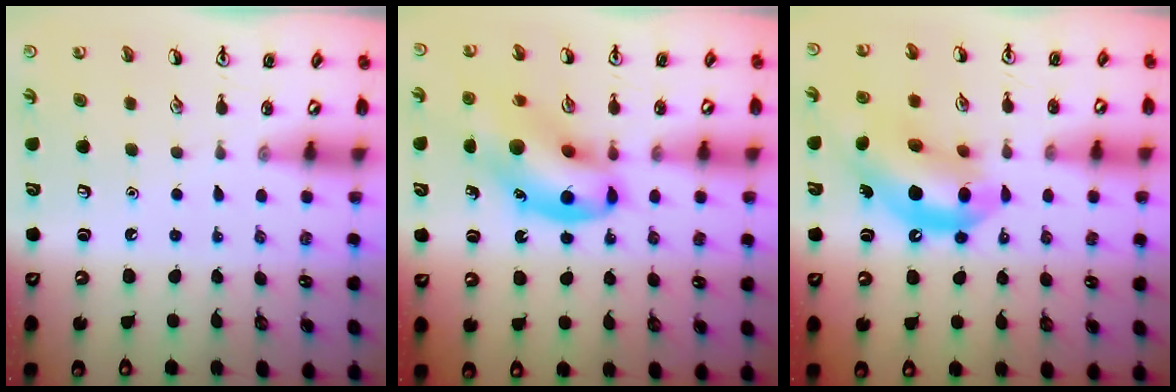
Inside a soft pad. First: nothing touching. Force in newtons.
{"total": 14.9, "press": 14.4, "slide": 3.8}
{"total": 13.9, "press": 13.3, "slide": 4.0}